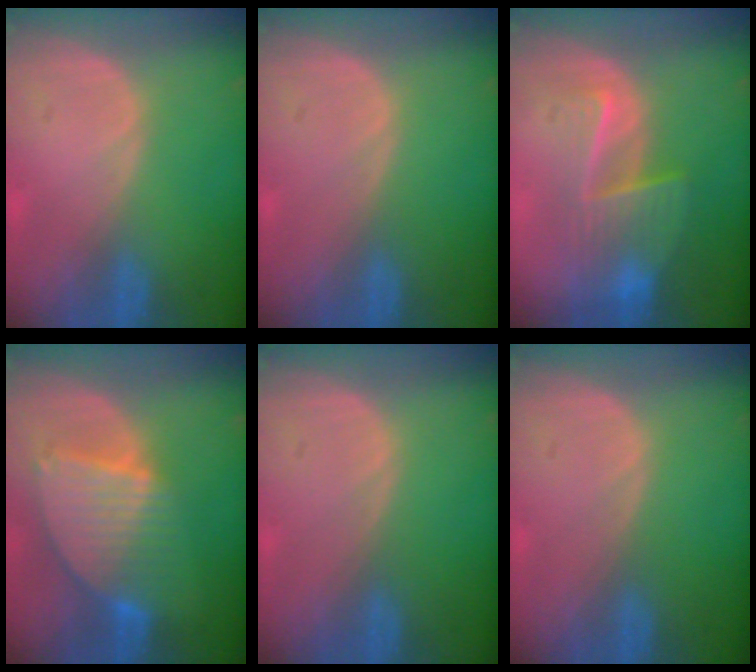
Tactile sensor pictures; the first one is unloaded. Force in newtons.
{"total": 0.0}
{"total": 6.6, "press": 6.5, "slide": 1.0}
{"total": 8.6, "press": 7.5, "slide": 4.2}
{"total": 0.0}
{"total": 0.0}